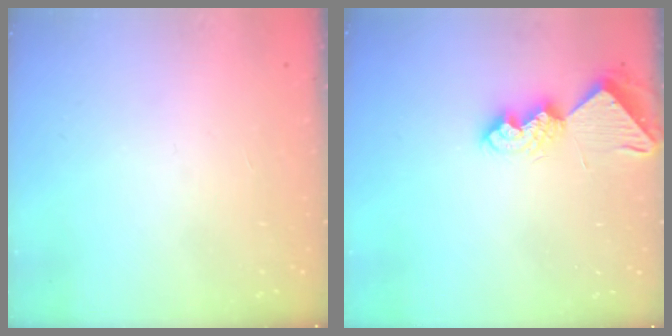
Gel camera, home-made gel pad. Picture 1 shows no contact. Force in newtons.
{"total": 10.7, "press": 10.7, "slide": 0.3}